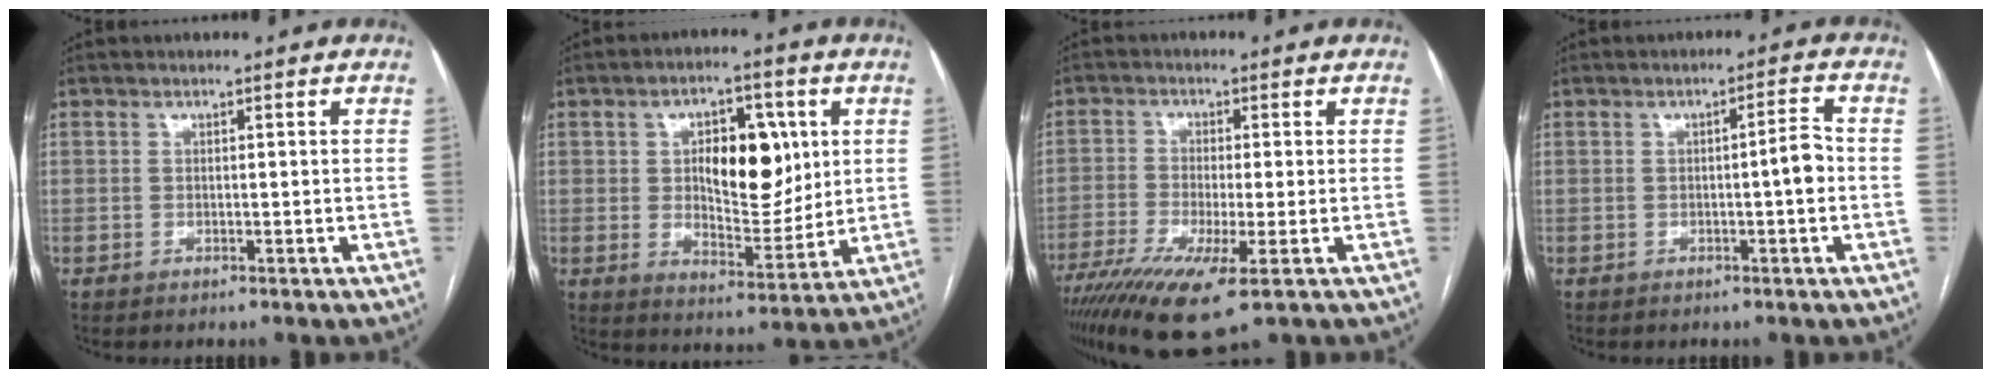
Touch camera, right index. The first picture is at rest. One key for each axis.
{"total": 12.1, "fx": 2.8, "fy": 5.7, "fz": 10.3, "tx": -0.159, "ty": 0.010, "tz": 0.051}
{"total": 12.3, "fx": -6.9, "fy": 1.9, "fz": 10.1, "tx": -0.182, "ty": -0.033, "tz": -0.117}
{"total": 3.5, "fx": -0.6, "fy": 0.1, "fz": 3.4, "tx": -0.047, "ty": 0.006, "tz": -0.010}